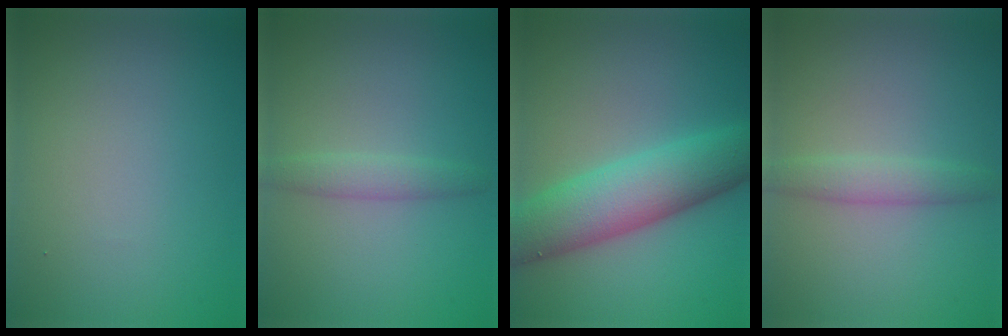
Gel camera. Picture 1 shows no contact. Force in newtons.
{"total": 1.8, "press": 1.8, "slide": 0.1}
{"total": 7.8, "press": 7.7, "slide": 0.5}
{"total": 2.2, "press": 2.2, "slide": 0.1}